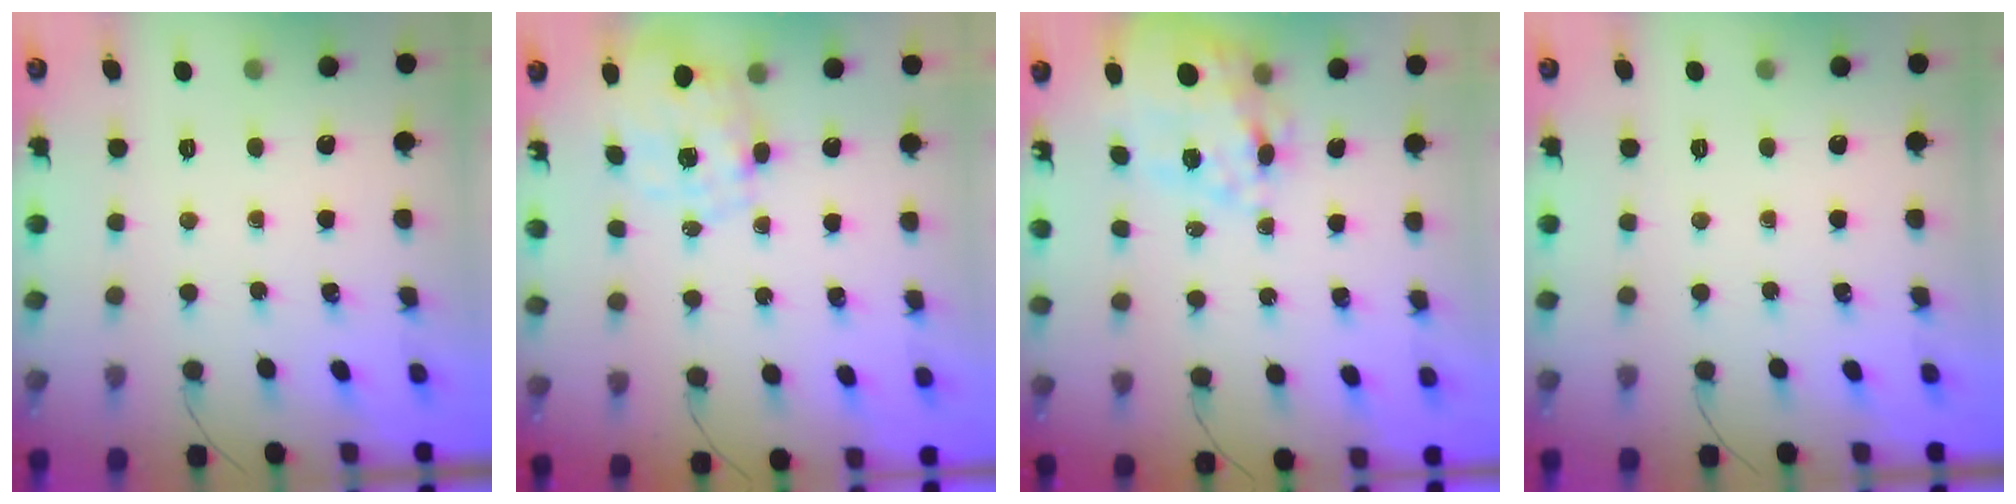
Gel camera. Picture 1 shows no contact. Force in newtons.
{"total": 2.5, "press": 2.3, "slide": 1.0}
{"total": 18.3, "press": 17.9, "slide": 4.0}
{"total": 0.0}